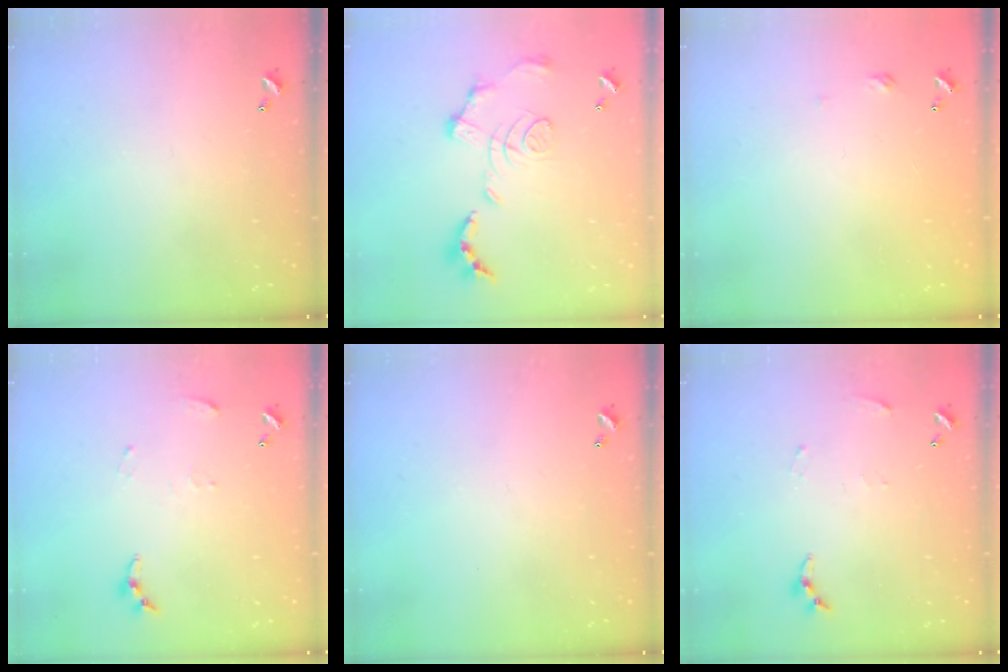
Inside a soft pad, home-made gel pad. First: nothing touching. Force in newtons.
{"total": 1.5, "press": 0.8, "slide": 1.3}
{"total": 2.7, "press": 2.6, "slide": 0.4}
{"total": 4.3, "press": 4.3, "slide": 0.5}
{"total": 0.0}
{"total": 4.6, "press": 4.6, "slide": 0.4}